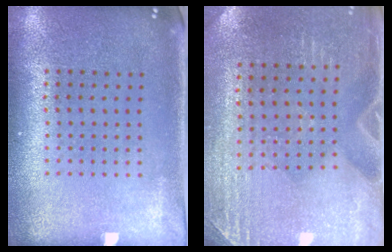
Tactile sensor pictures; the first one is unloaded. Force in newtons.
{"total": 2.9, "press": 2.8, "slide": 0.9}